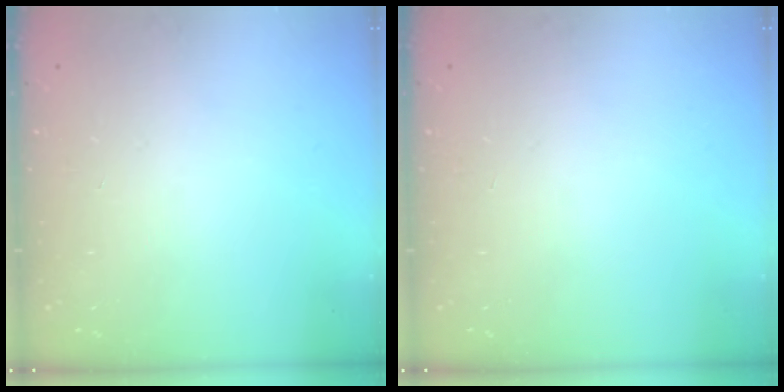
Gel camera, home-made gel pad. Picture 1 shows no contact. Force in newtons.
{"total": 0.0}